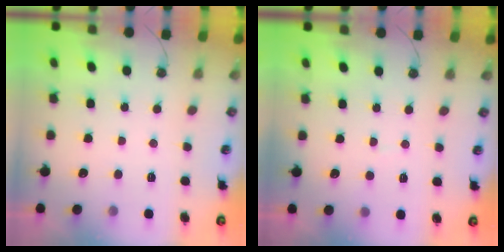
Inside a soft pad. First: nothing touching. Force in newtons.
{"total": 2.3, "press": 2.3, "slide": 0.3}